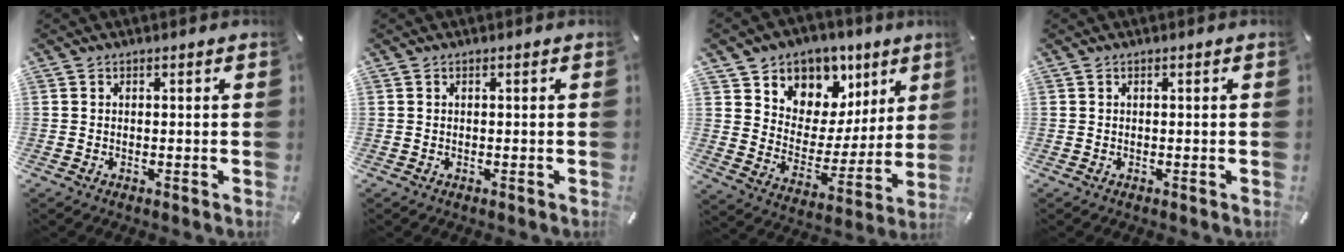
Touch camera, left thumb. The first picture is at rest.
{"total": 0.0}
{"total": 8.9, "force": [5.4, 7.0, -0.7], "torque": [0.001, -0.069, 0.102]}
{"total": 0.0}